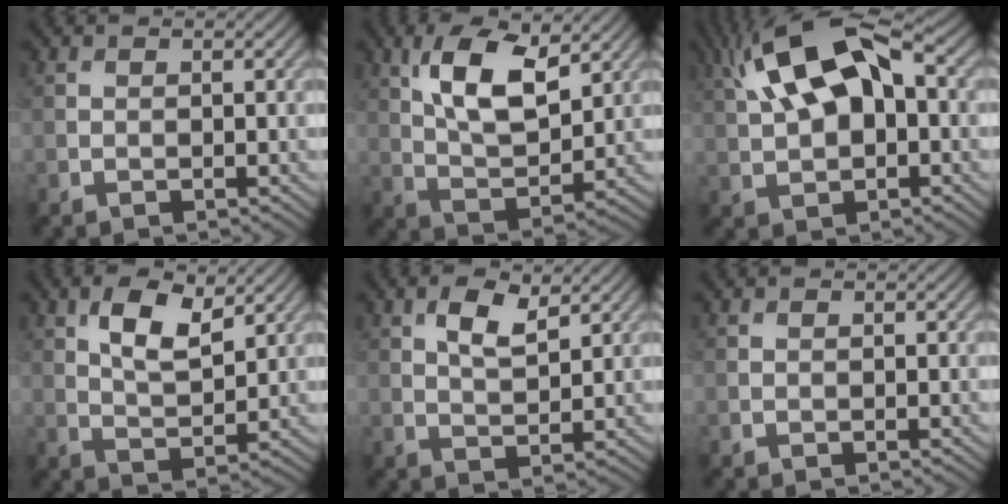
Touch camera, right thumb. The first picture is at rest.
{"total": 10.2, "force": [4.4, 4.4, 8.1], "torque": [-0.166, 0.006, 0.086]}
{"total": 13.8, "force": [4.0, 6.8, 11.3], "torque": [-0.217, 0.032, 0.060]}
{"total": 6.6, "force": [3.4, 2.8, 5.0], "torque": [-0.099, -0.003, 0.064]}
{"total": 4.4, "force": [2.3, 1.8, 3.3], "torque": [-0.072, -0.002, 0.044]}
{"total": 0.0}